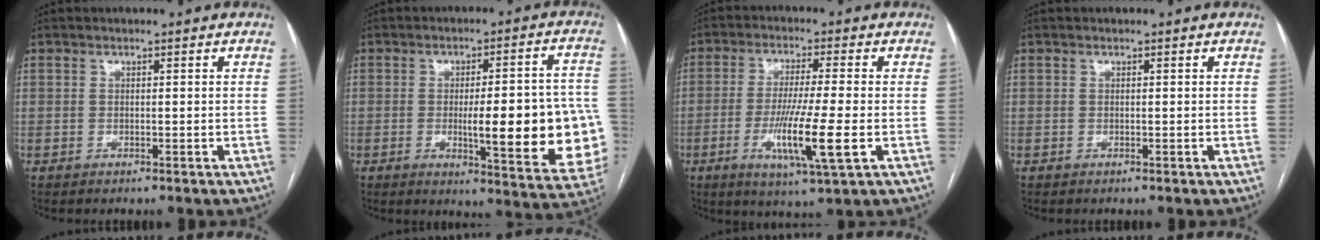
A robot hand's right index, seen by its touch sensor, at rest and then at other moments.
{"total": 18.4, "force": [-2.8, 3.6, 17.8], "torque": [-0.150, 0.019, -0.018]}
{"total": 10.9, "force": [-2.9, 0.0, 10.5], "torque": [-0.195, -0.025, -0.053]}
{"total": 0.0}